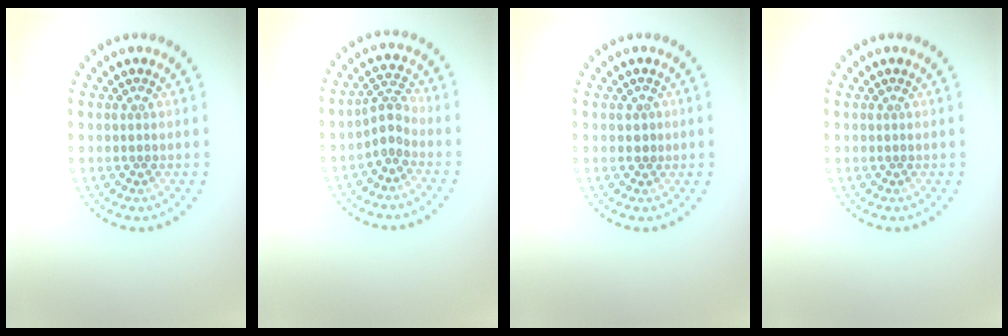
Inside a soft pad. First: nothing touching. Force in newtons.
{"total": 2.2, "press": 1.6, "slide": 1.6}
{"total": 0.9, "press": 0.8, "slide": 0.1}
{"total": 0.0}